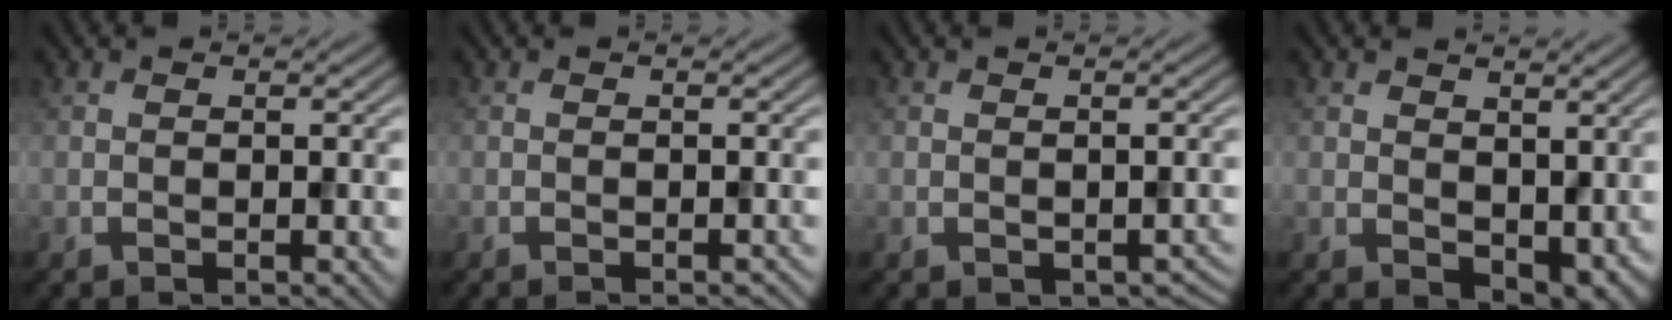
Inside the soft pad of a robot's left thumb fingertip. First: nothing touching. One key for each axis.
{"total": 0.7, "fx": -0.6, "fy": 0.1, "fz": 0.5, "tx": -0.003, "ty": 0.000, "tz": -0.010}
{"total": 1.7, "fx": -0.6, "fy": 1.0, "fz": 1.2, "tx": -0.017, "ty": -0.012, "tz": -0.001}
{"total": 4.8, "fx": 1.2, "fy": 3.2, "fz": 3.4, "tx": -0.062, "ty": -0.018, "tz": 0.028}